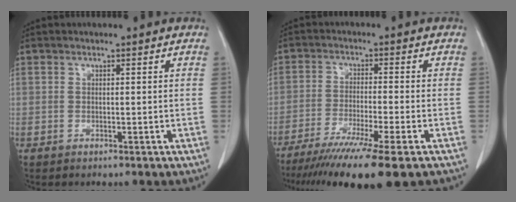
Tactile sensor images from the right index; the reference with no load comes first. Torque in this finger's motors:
{"motor_torque": [1.65, -0.49, 0.74, 0.21]}